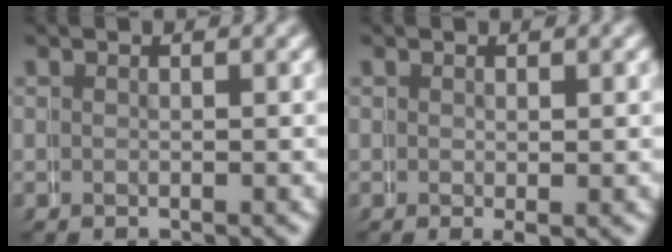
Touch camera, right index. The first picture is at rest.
{"total": 0.6, "force": [0.0, 0.1, 0.6], "torque": [-0.006, -0.005, 0.002]}